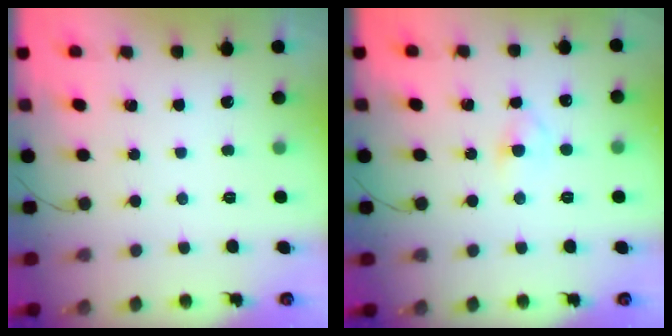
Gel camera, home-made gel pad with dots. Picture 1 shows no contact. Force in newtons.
{"total": 3.3, "press": 3.0, "slide": 1.3}